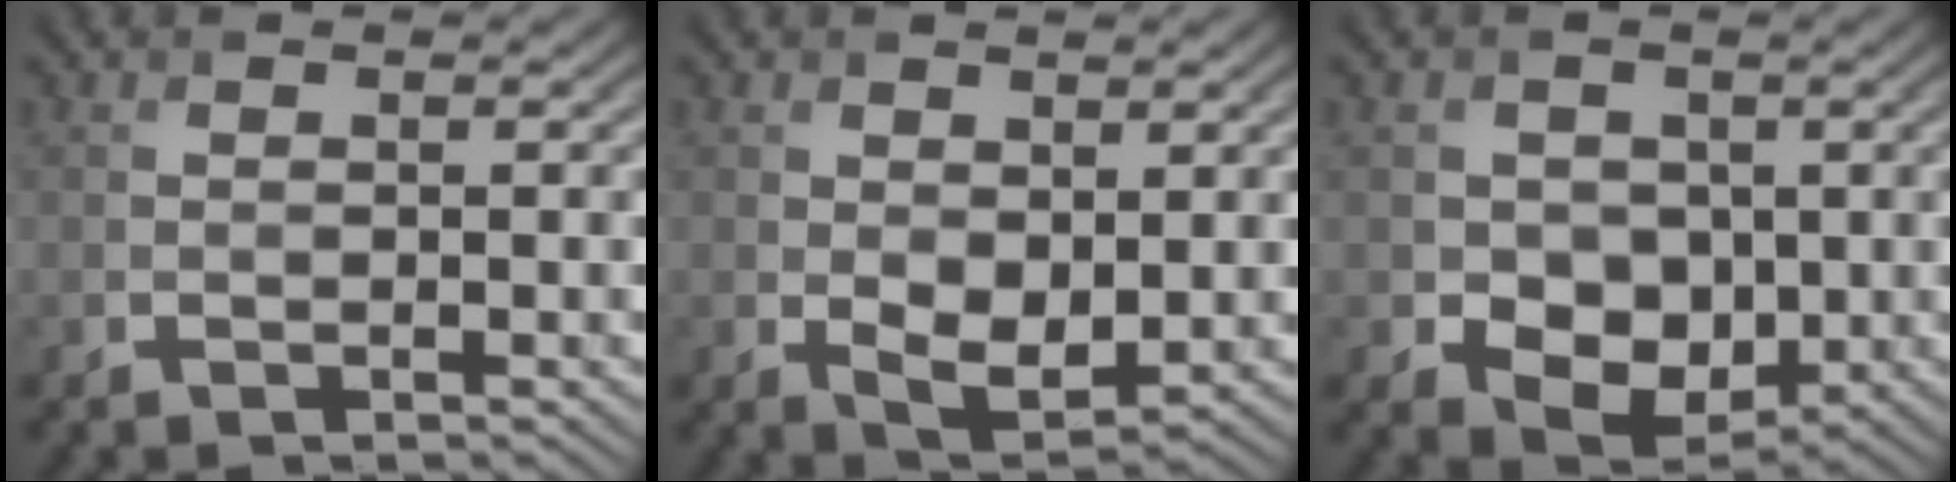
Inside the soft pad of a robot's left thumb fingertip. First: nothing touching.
{"total": 3.6, "force": [0.5, 2.3, 2.8], "torque": [-0.056, -0.012, 0.015]}
{"total": 5.8, "force": [-0.3, 4.9, 3.1], "torque": [-0.065, -0.010, -0.011]}